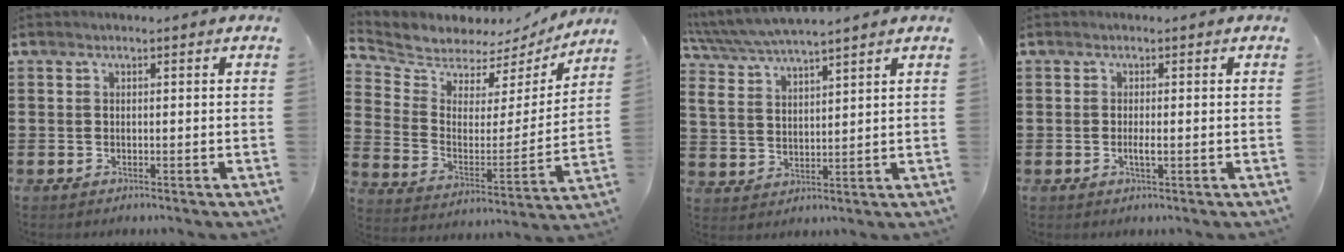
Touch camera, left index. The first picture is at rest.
{"total": 5.4, "force": [5.1, 1.9, 0.0], "torque": [-0.039, -0.041, 0.085]}
{"total": 5.2, "force": [4.9, 0.5, 1.9], "torque": [-0.056, -0.022, 0.085]}
{"total": 1.4, "force": [-0.2, 0.3, 1.4], "torque": [-0.025, -0.003, -0.002]}